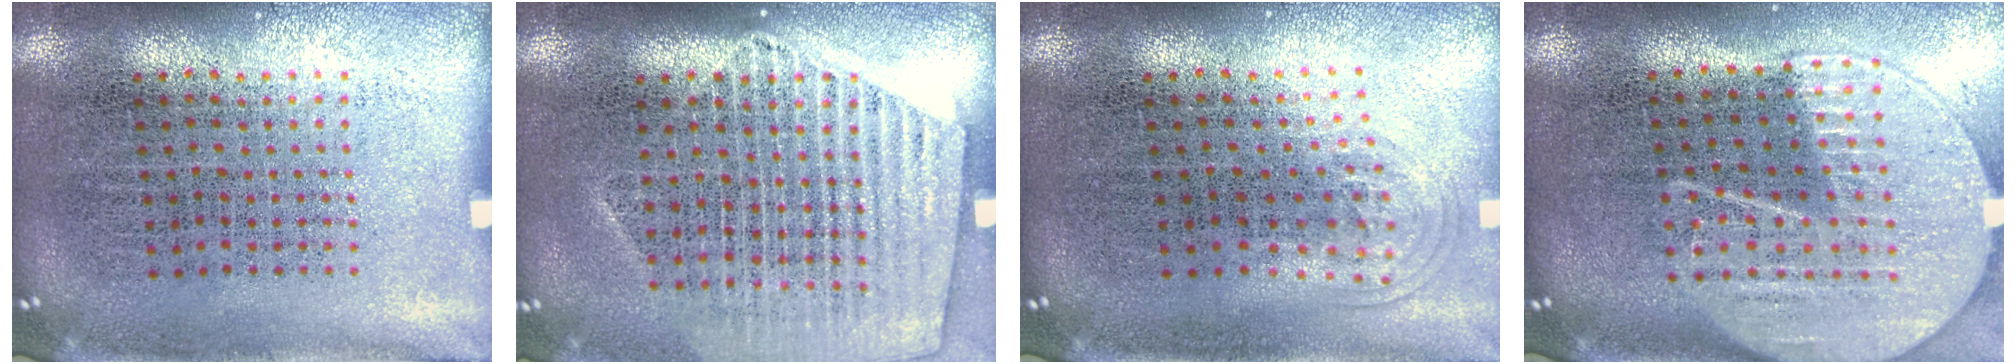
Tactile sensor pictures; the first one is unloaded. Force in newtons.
{"total": 1.6, "press": 1.4, "slide": 0.6}
{"total": 1.0, "press": 0.7, "slide": 0.7}
{"total": 2.0, "press": 1.7, "slide": 1.0}